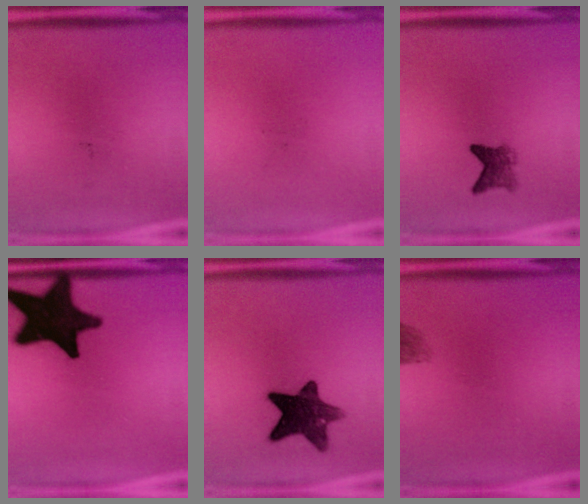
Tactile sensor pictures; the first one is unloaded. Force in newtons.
{"total": 0.0}
{"total": 3.1}
{"total": 19.3}
{"total": 12.3}
{"total": 1.7}